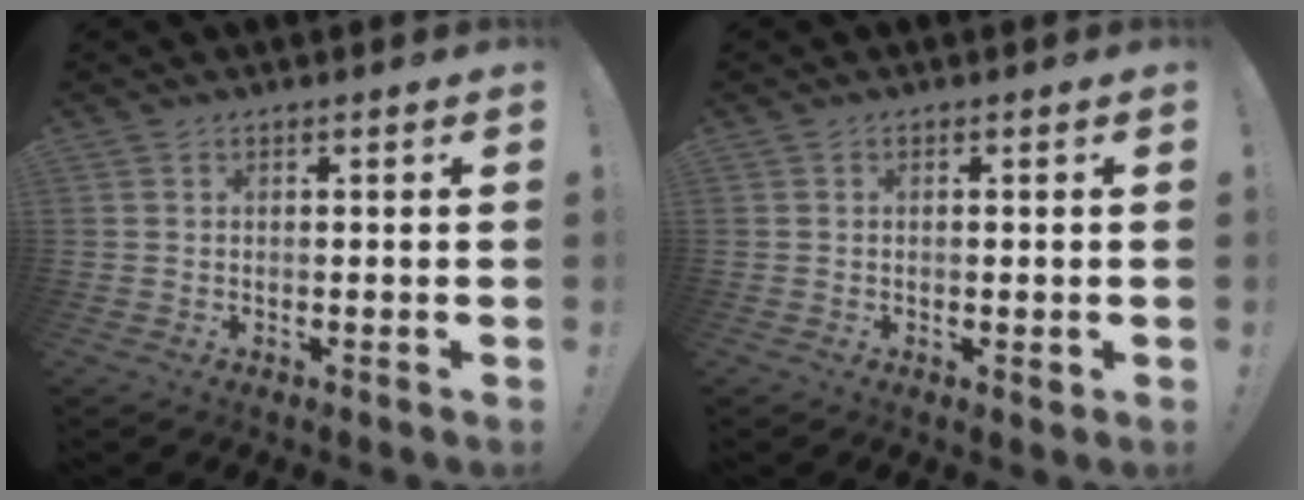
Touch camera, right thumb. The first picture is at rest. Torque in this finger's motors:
{"motor_torque": [0.00, -0.13, -0.06, 0.24, 0.04]}